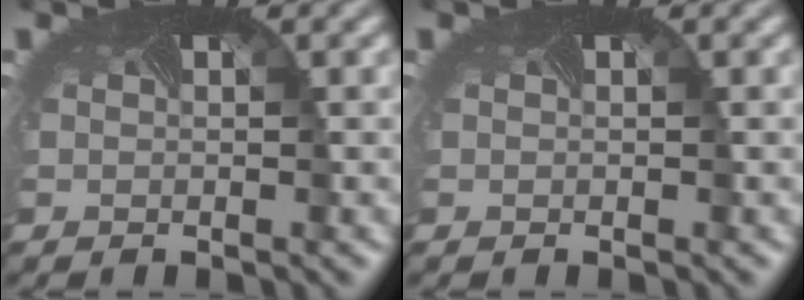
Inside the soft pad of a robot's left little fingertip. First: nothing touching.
{"total": 0.0}